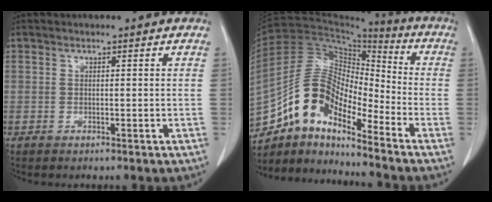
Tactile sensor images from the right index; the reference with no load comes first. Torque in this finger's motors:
{"motor_torque": [1.14, -0.99, 0.88, 0.12]}